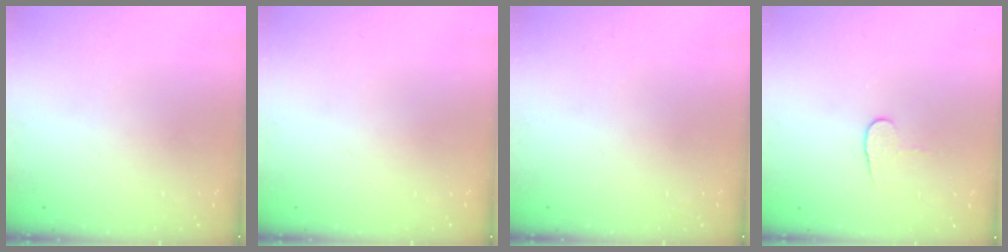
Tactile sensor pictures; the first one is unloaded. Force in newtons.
{"total": 0.0}
{"total": 0.0}
{"total": 5.3, "press": 5.3, "slide": 0.5}